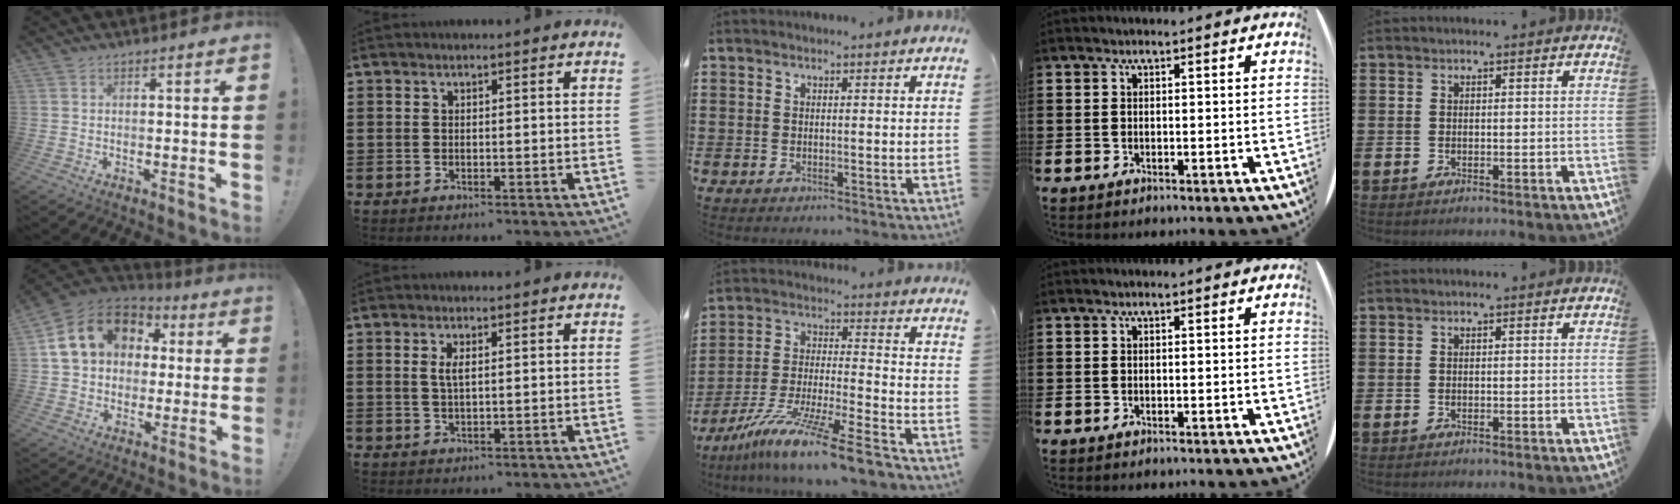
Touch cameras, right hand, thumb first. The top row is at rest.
{"thumb": {"total": 16.2, "force": [5.0, 12.9, 8.4], "torque": [-0.124, -0.006, 0.102]}, "index": {"total": 1.9, "force": [0.5, 0.5, 1.8], "torque": [-0.036, 0.003, 0.008]}, "middle": {"total": 12.2, "force": [-10.1, -0.8, 6.8], "torque": [-0.126, 0.006, -0.194]}}